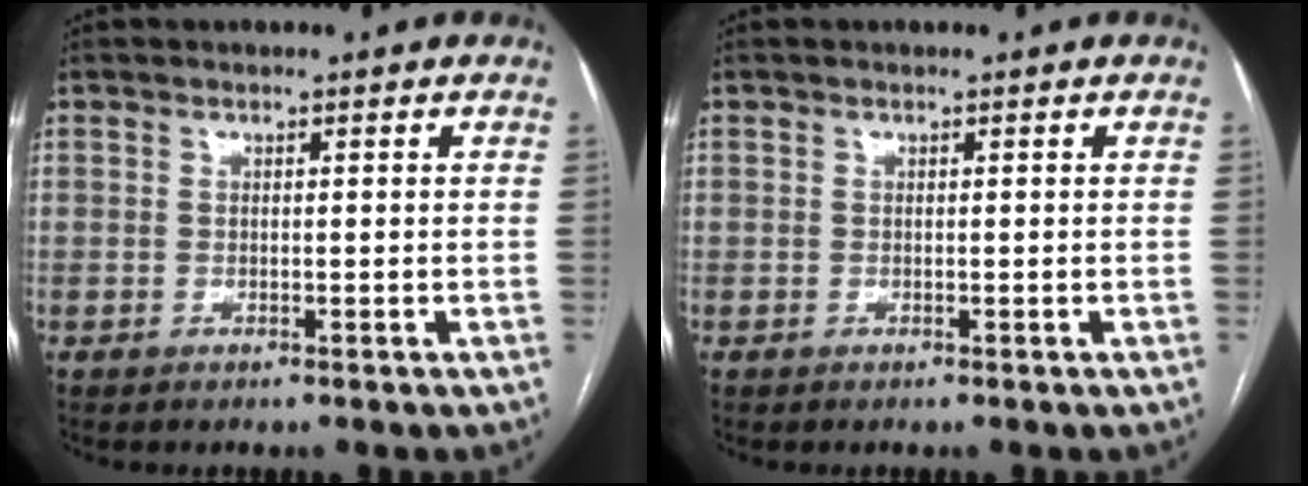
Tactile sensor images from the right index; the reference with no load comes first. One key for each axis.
{"total": 0.0}